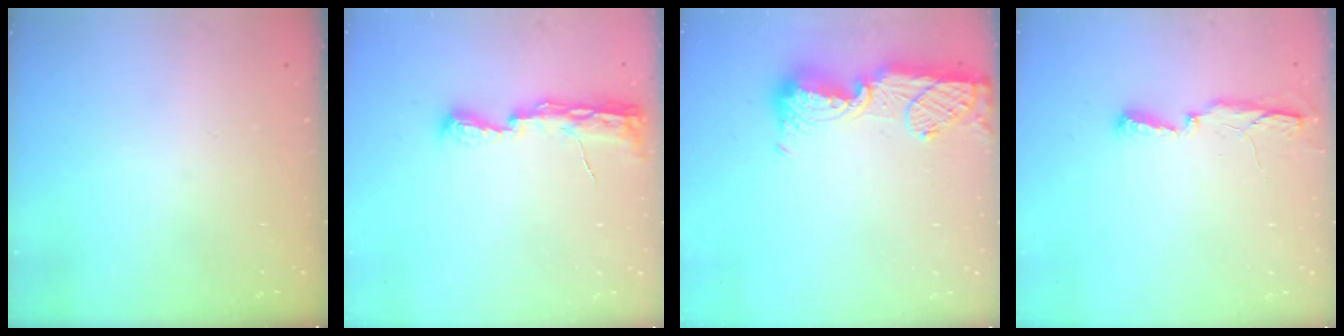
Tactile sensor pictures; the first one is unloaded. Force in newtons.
{"total": 8.2, "press": 8.2, "slide": 1.0}
{"total": 13.9, "press": 13.8, "slide": 1.2}
{"total": 5.0, "press": 4.9, "slide": 0.9}